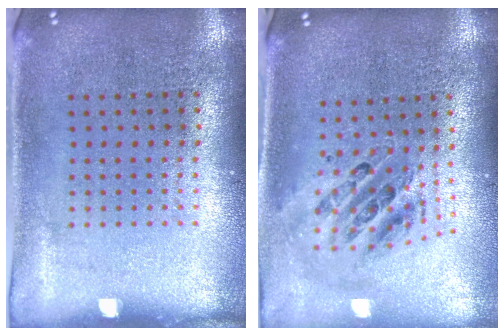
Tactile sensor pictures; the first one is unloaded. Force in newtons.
{"total": 1.1, "press": 1.0, "slide": 0.4}